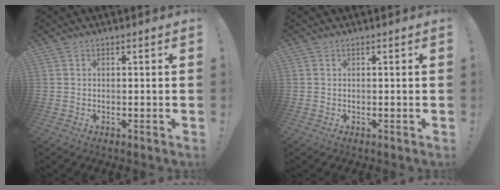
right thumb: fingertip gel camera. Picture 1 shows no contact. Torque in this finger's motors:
{"motor_torque": [-0.90, -1.62, -1.42, -0.73, -0.11]}